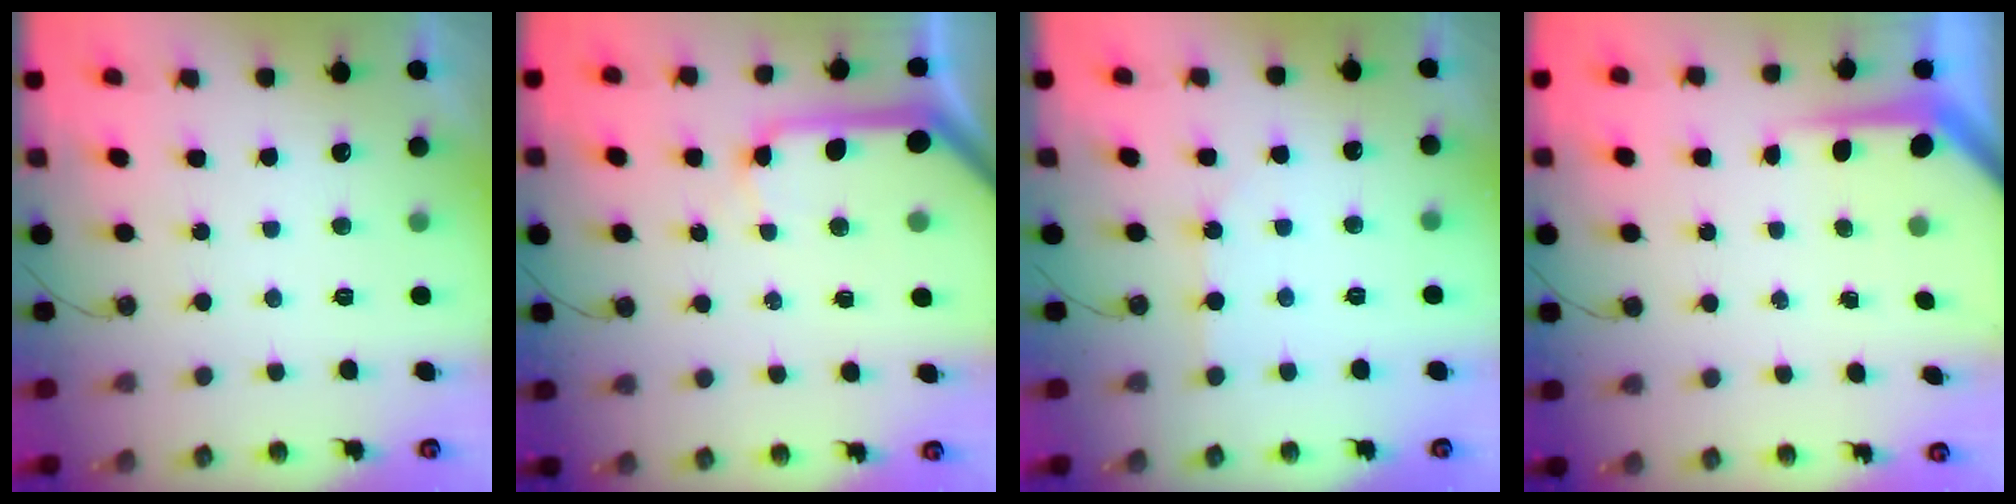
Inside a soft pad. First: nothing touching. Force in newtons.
{"total": 12.8, "press": 12.7, "slide": 1.4}
{"total": 2.7, "press": 2.7, "slide": 0.5}
{"total": 4.5, "press": 4.5, "slide": 0.2}